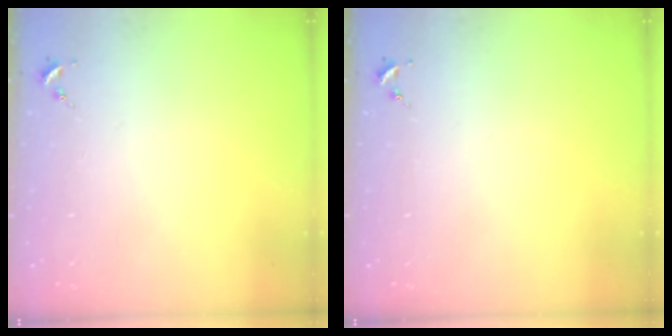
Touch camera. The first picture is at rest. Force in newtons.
{"total": 0.0}